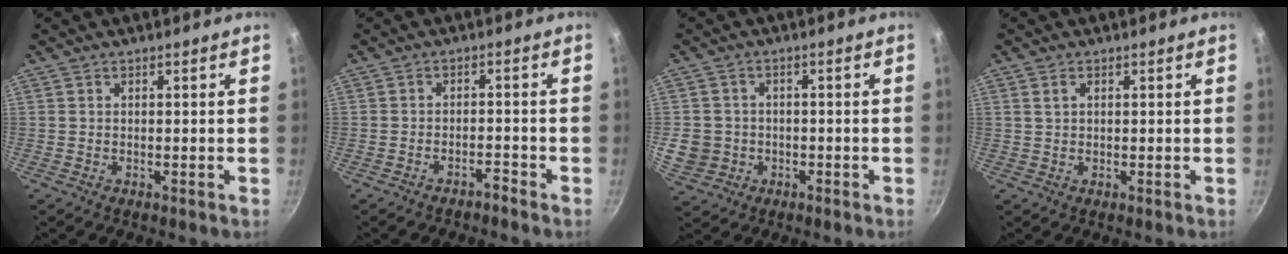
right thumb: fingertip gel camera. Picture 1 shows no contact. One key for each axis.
{"total": 2.1, "fx": -1.9, "fy": 0.5, "fz": 0.7, "tx": -0.011, "ty": 0.023, "tz": -0.024}
{"total": 6.6, "fx": -1.2, "fy": 6.1, "fz": 2.4, "tx": -0.035, "ty": 0.013, "tz": -0.017}
{"total": 1.5, "fx": 0.6, "fy": 1.1, "fz": 0.9, "tx": -0.013, "ty": 0.004, "tz": 0.011}